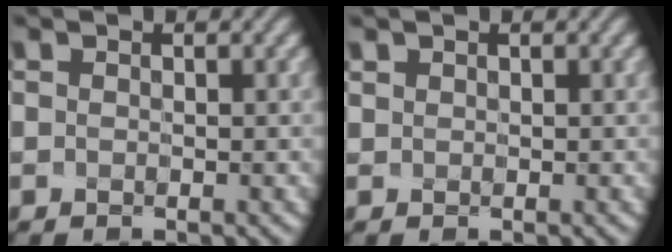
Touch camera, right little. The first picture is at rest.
{"total": 0.9, "force": [0.5, 0.7, 0.3], "torque": [-0.019, 0.013, 0.005]}